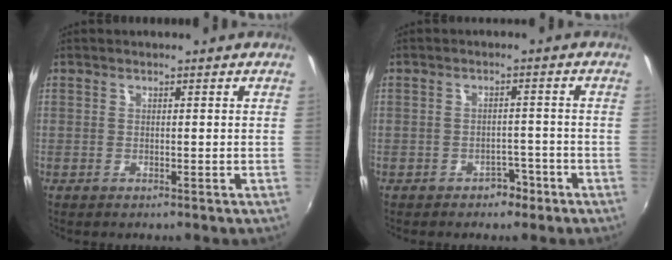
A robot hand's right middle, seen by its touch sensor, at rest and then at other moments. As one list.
[{"total": 3.2, "force": [-2.2, 2.1, 1.0], "torque": [-0.022, 0.005, -0.026]}]